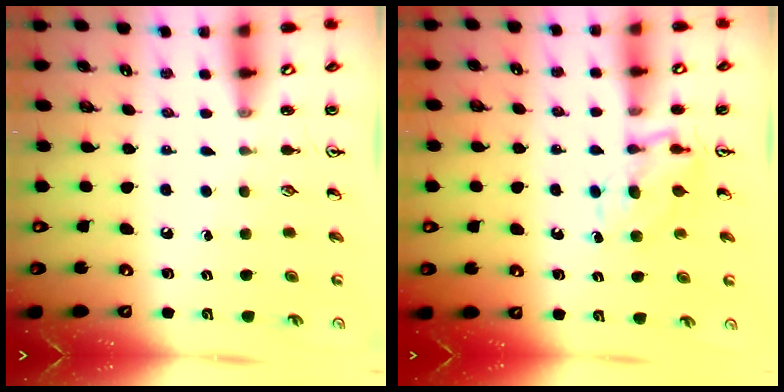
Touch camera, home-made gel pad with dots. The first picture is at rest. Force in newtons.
{"total": 6.4, "press": 6.4, "slide": 0.7}